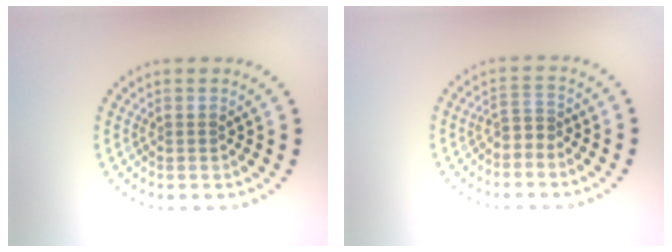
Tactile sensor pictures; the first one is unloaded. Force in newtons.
{"total": 1.3, "press": 1.0, "slide": 0.9}